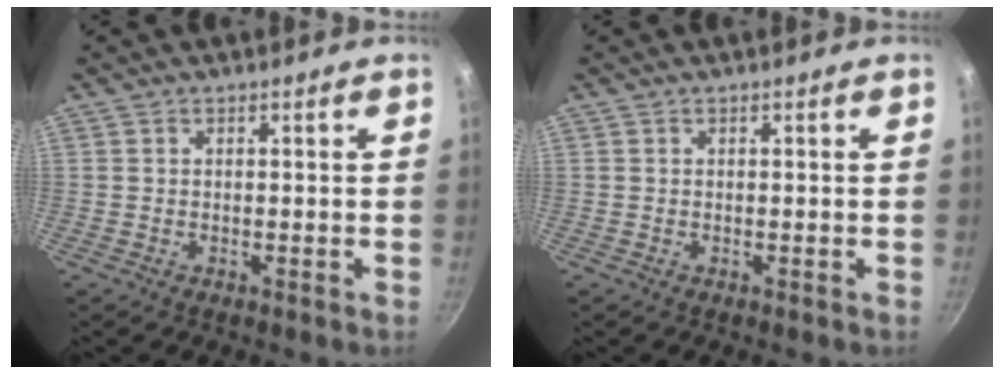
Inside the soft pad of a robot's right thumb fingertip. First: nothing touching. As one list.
[{"total": 0.0}]